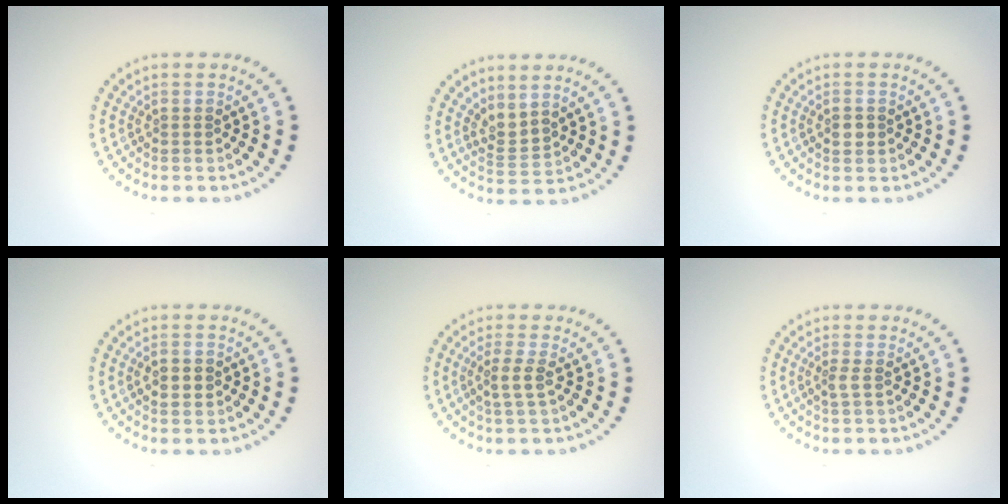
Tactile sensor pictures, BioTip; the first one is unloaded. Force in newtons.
{"total": 2.1, "press": 1.4, "slide": 1.6}
{"total": 1.4, "press": 1.4, "slide": 0.2}
{"total": 2.2, "press": 2.2, "slide": 0.1}
{"total": 1.7, "press": 1.3, "slide": 1.1}
{"total": 0.9, "press": 0.6, "slide": 0.6}